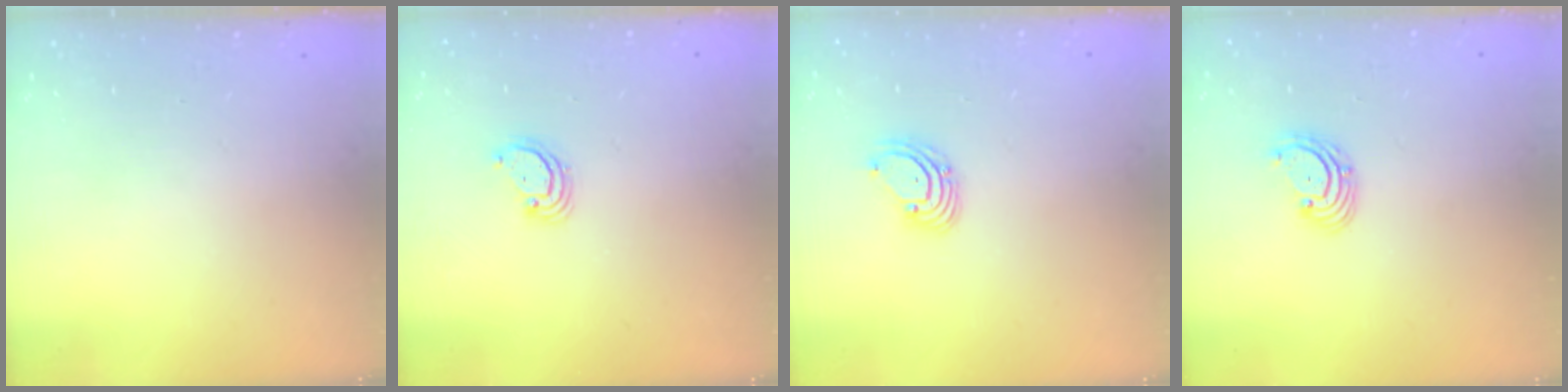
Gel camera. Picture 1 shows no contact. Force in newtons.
{"total": 3.1, "press": 3.1, "slide": 0.3}
{"total": 2.7, "press": 2.7, "slide": 0.3}
{"total": 2.9, "press": 2.9, "slide": 0.3}